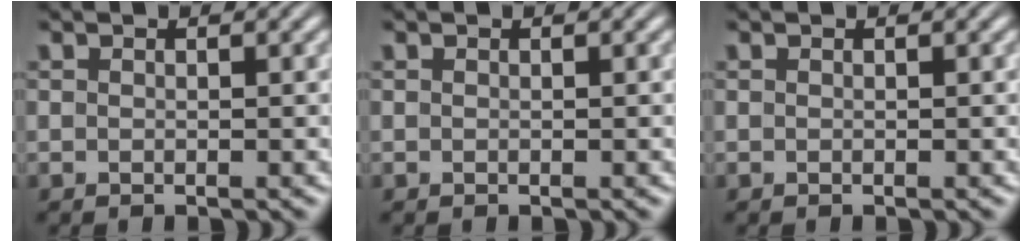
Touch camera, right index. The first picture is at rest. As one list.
[{"total": 0.0}, {"total": 0.0}]